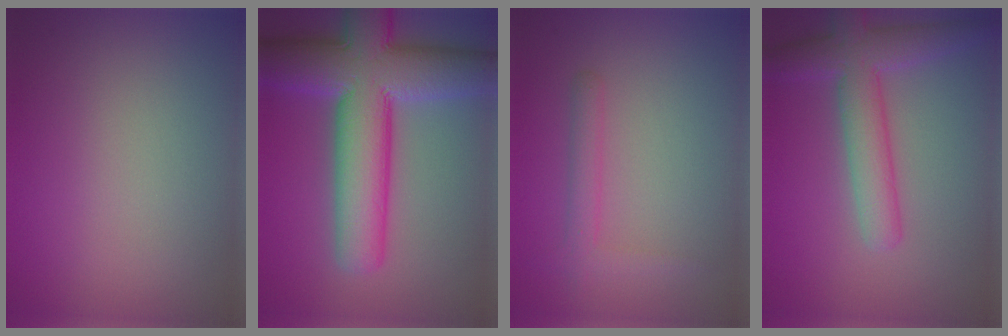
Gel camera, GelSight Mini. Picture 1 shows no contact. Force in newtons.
{"total": 12.2, "press": 12.2, "slide": 0.6}
{"total": 1.9, "press": 1.9, "slide": 0.1}
{"total": 5.3, "press": 5.3, "slide": 0.2}